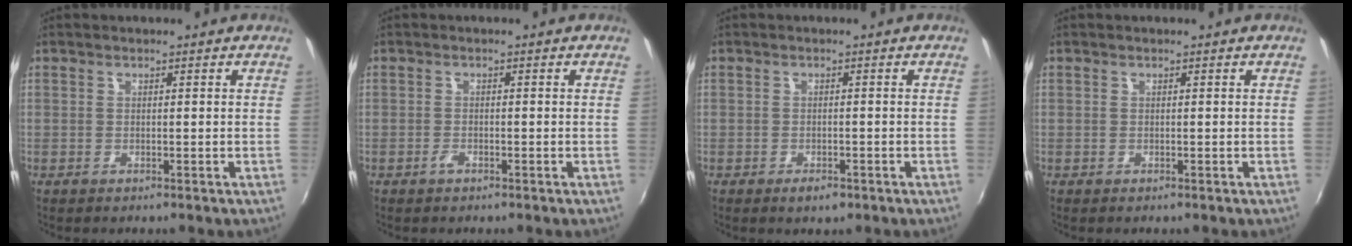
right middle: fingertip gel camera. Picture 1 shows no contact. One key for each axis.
{"total": 1.3, "fx": -1.0, "fy": 0.6, "fz": 0.7, "tx": -0.015, "ty": -0.002, "tz": -0.020}
{"total": 1.8, "fx": -1.2, "fy": 0.7, "fz": 1.1, "tx": -0.022, "ty": -0.006, "tz": -0.022}
{"total": 0.5, "fx": 0.2, "fy": -0.5, "fz": -0.1, "tx": 0.003, "ty": 0.000, "tz": 0.003}